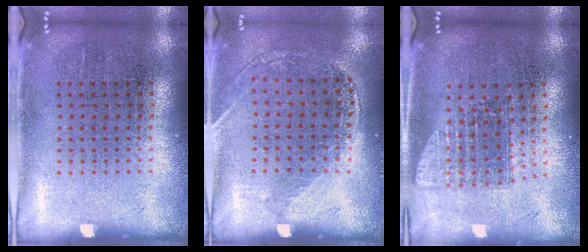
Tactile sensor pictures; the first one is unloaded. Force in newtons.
{"total": 1.2, "press": 1.1, "slide": 0.3}
{"total": 1.5, "press": 1.2, "slide": 0.9}